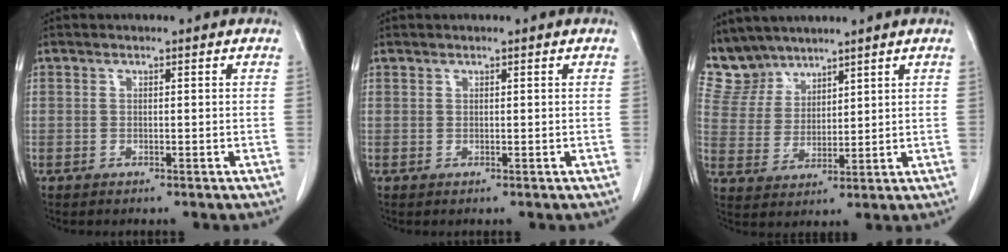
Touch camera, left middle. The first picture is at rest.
{"total": 0.0}
{"total": 6.7, "force": [6.2, 2.4, 0.0], "torque": [-0.011, 0.007, 0.142]}